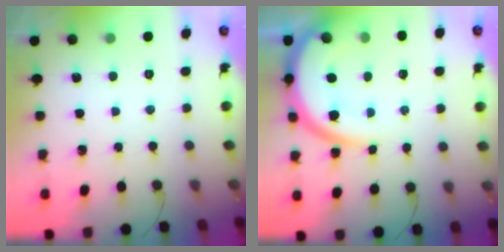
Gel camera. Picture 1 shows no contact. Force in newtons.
{"total": 14.0, "press": 13.9, "slide": 1.5}